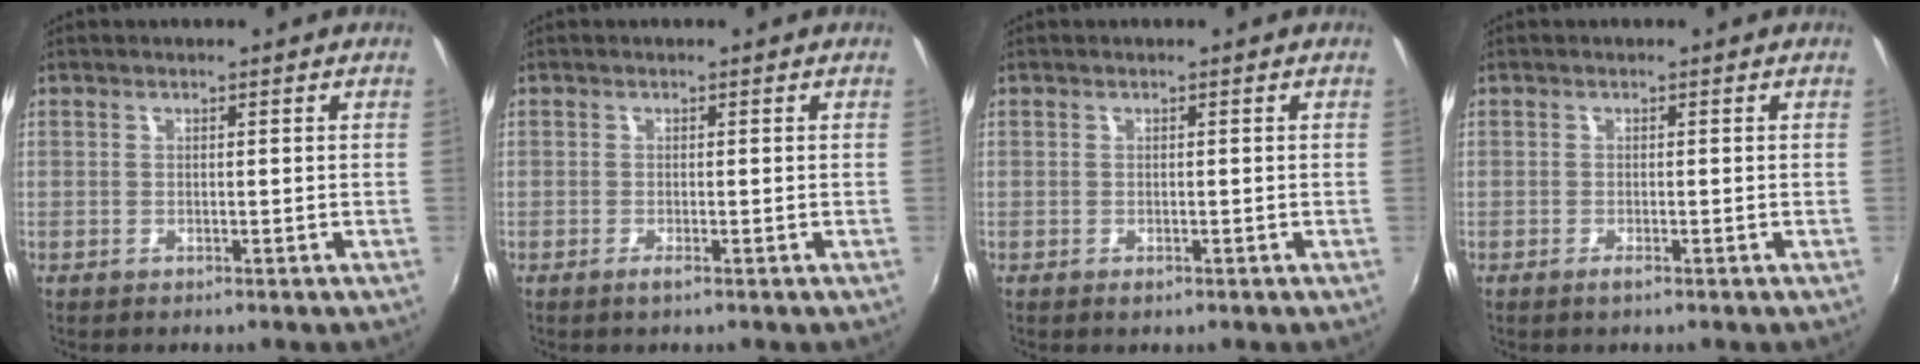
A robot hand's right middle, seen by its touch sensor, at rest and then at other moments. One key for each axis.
{"total": 1.0, "fx": -0.5, "fy": -0.3, "fz": 0.8, "tx": -0.015, "ty": -0.002, "tz": -0.011}
{"total": 0.5, "fx": -0.3, "fy": 0.2, "fz": 0.4, "tx": -0.006, "ty": -0.003, "tz": -0.005}
{"total": 0.9, "fx": -0.6, "fy": -0.1, "fz": 0.7, "tx": -0.014, "ty": -0.002, "tz": -0.012}